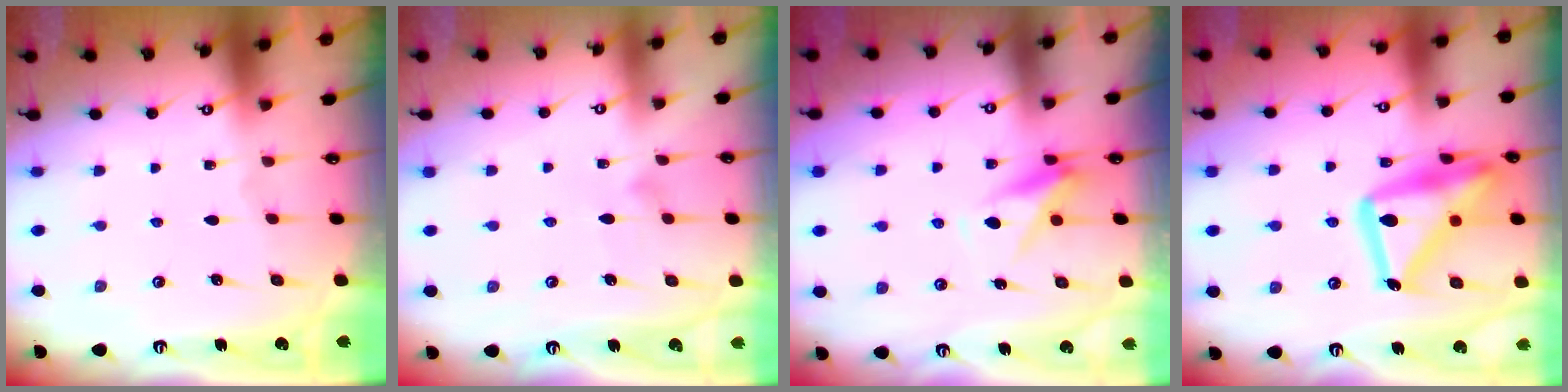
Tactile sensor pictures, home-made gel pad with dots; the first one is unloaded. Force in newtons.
{"total": 7.7, "press": 7.7, "slide": 0.2}
{"total": 7.1, "press": 7.0, "slide": 1.3}
{"total": 22.3, "press": 22.3, "slide": 1.6}